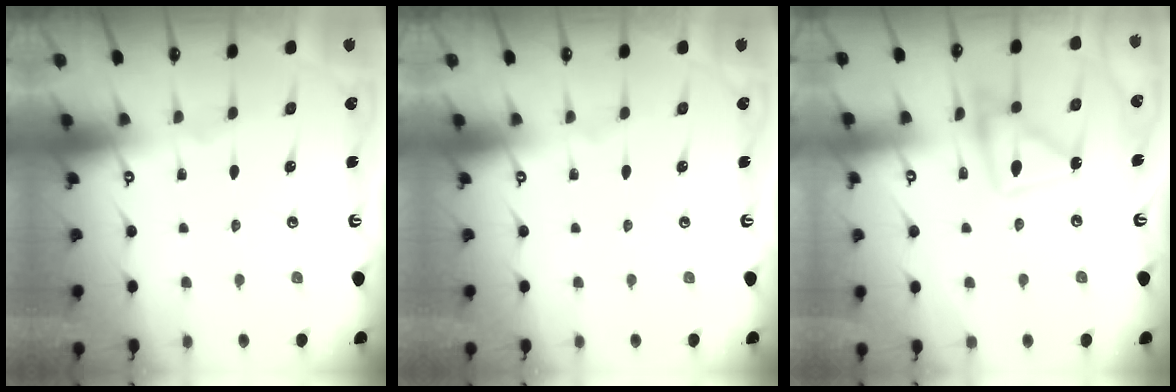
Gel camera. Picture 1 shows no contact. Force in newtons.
{"total": 0.0}
{"total": 12.6, "press": 12.6, "slide": 1.1}